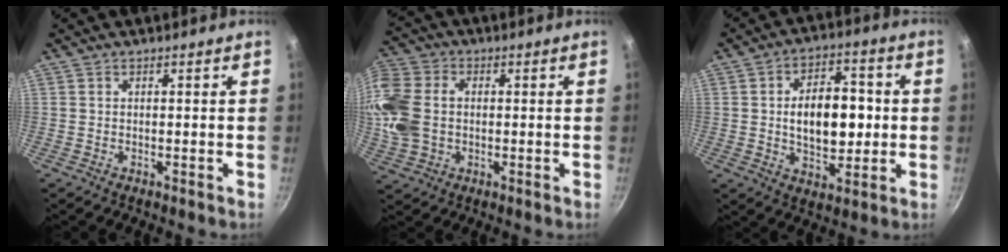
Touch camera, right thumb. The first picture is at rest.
{"total": 16.6, "force": [0.5, 12.4, 11.1], "torque": [-0.284, 0.017, 0.011]}
{"total": 13.5, "force": [0.3, 7.9, 10.9], "torque": [-0.136, 0.011, 0.008]}